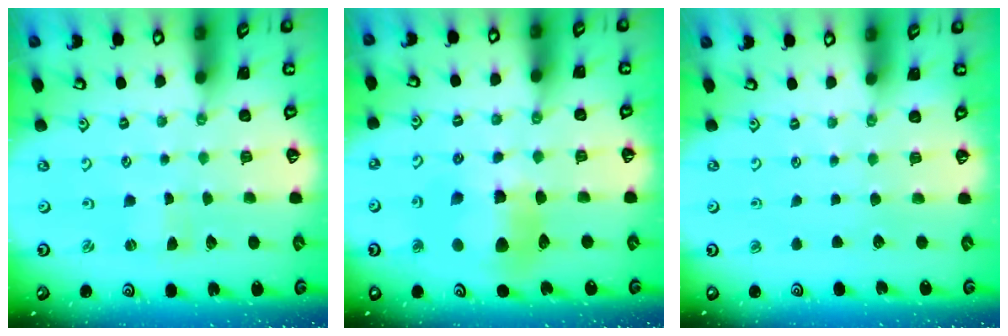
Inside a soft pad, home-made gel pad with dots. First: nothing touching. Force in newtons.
{"total": 12.8, "press": 12.7, "slide": 2.0}
{"total": 0.0}